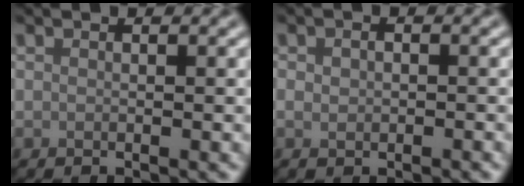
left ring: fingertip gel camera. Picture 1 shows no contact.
{"total": 1.6, "force": [-0.3, 1.1, 1.0], "torque": [-0.017, -0.005, -0.004]}